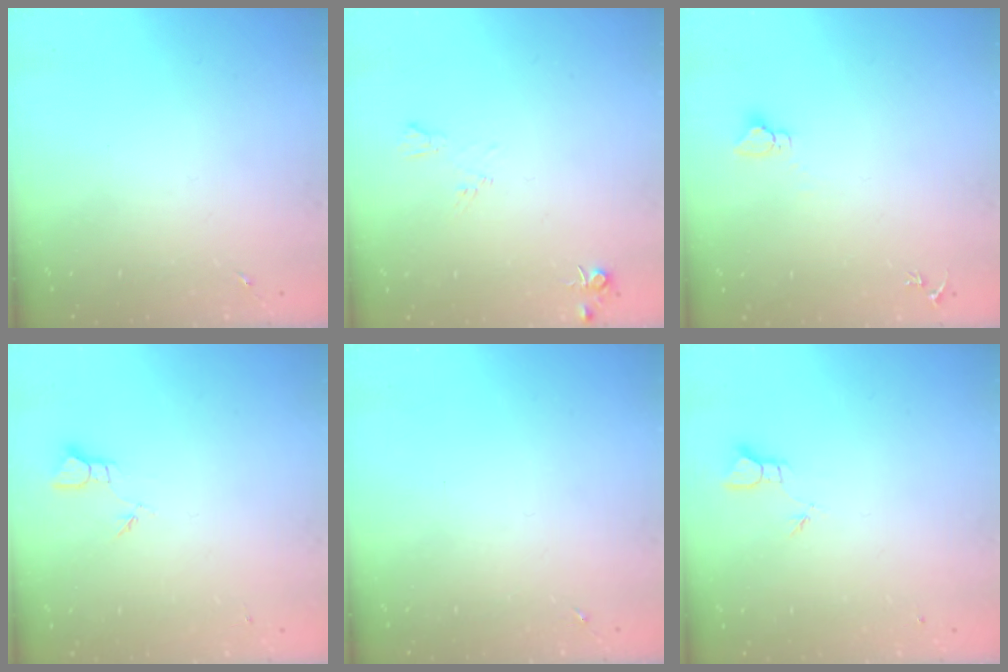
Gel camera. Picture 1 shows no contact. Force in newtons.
{"total": 5.2, "press": 5.2, "slide": 0.7}
{"total": 2.8, "press": 2.8, "slide": 0.2}
{"total": 2.4, "press": 2.4, "slide": 0.2}
{"total": 0.0}
{"total": 1.9, "press": 1.9, "slide": 0.1}